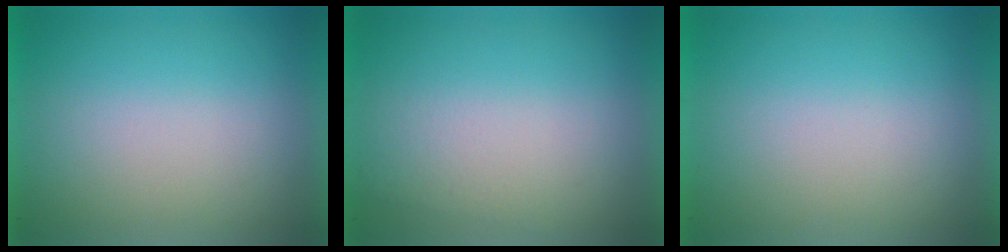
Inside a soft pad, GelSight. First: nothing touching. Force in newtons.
{"total": 1.0}
{"total": 0.0}